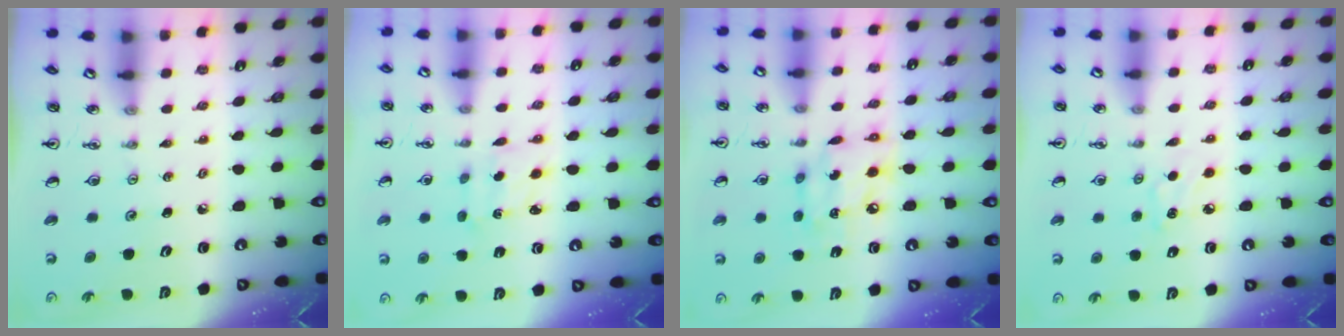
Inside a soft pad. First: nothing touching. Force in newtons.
{"total": 1.9, "press": 1.8, "slide": 0.6}
{"total": 10.2, "press": 10.2, "slide": 1.0}
{"total": 5.0, "press": 5.0, "slide": 0.6}